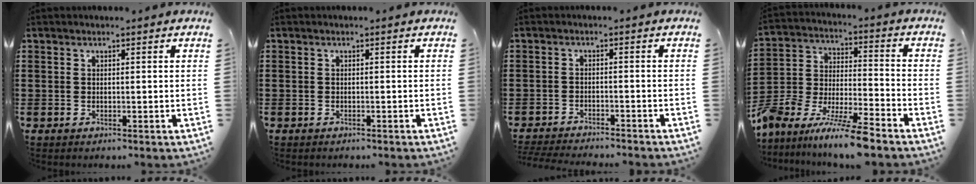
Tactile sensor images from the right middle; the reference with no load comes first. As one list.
[{"total": 0.0}, {"total": 2.7, "force": [-2.7, 0.0, 0.3], "torque": [-0.007, -0.001, -0.056]}, {"total": 10.1, "force": [-9.0, 0.6, 4.5], "torque": [-0.092, 0.007, -0.183]}]